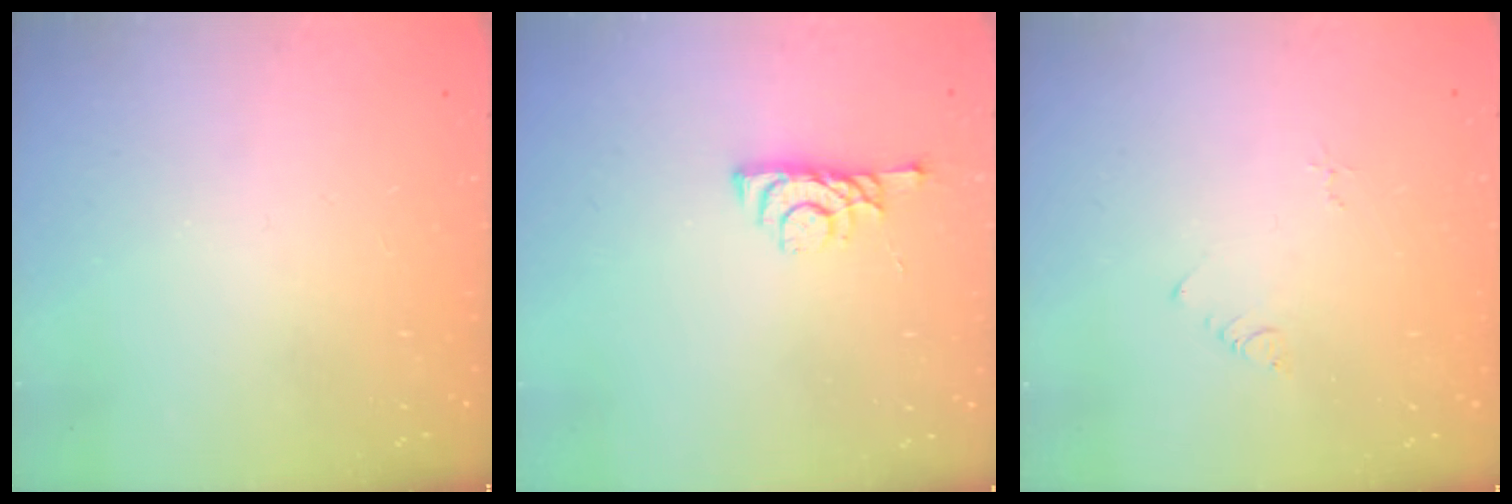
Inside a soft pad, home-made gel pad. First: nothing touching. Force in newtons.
{"total": 4.2, "press": 4.2, "slide": 0.7}
{"total": 1.4, "press": 1.3, "slide": 0.3}